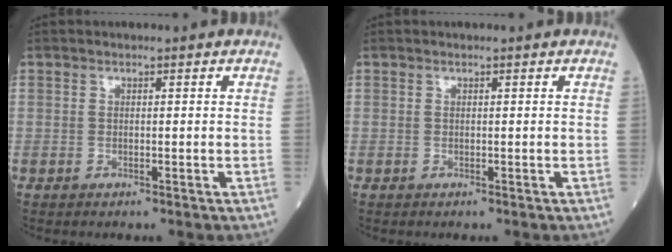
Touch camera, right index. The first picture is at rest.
{"total": 0.0}